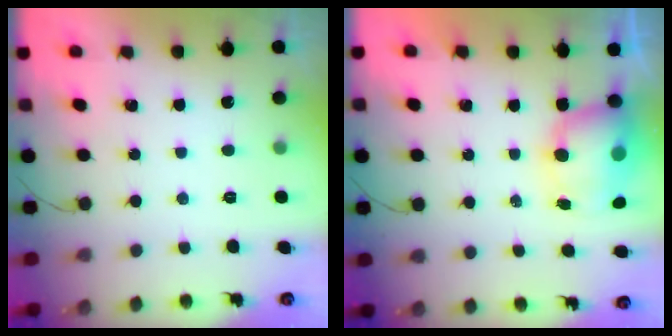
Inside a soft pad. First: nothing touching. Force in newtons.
{"total": 9.6, "press": 9.3, "slide": 2.6}